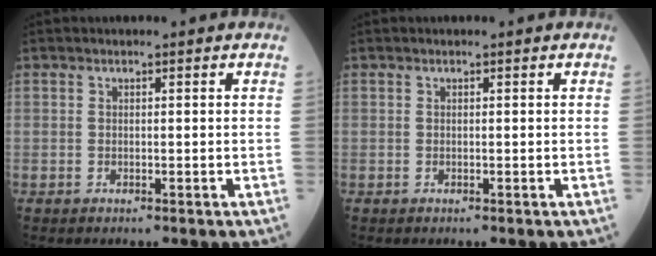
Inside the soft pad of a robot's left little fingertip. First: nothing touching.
{"total": 0.0}